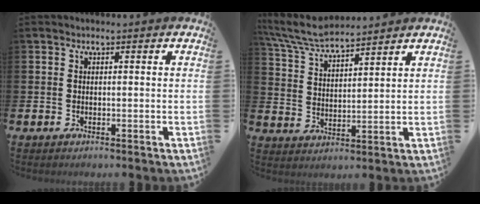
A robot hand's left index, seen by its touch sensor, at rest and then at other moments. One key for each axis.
{"total": 7.0, "fx": 6.6, "fy": 0.9, "fz": 2.1, "tx": -0.068, "ty": -0.028, "tz": 0.121}